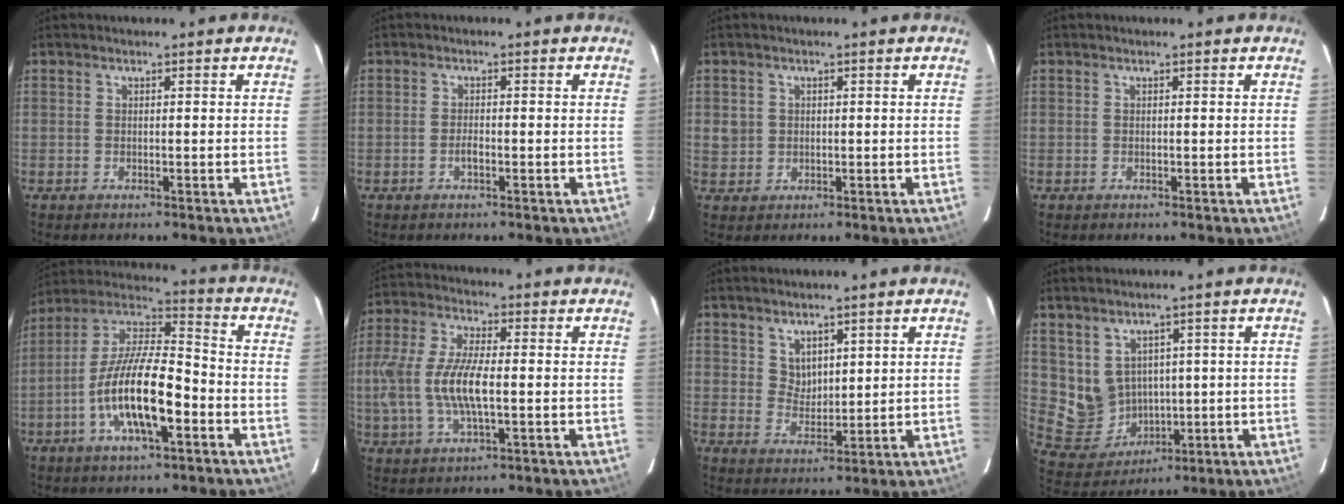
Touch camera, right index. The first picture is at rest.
{"total": 0.9, "force": [-0.5, 0.4, 0.6], "torque": [-0.014, 0.003, -0.010]}
{"total": 3.0, "force": [0.3, 2.9, 0.7], "torque": [-0.012, 0.006, 0.007]}
{"total": 0.0}
{"total": 16.2, "force": [-5.9, 4.9, 14.2], "torque": [-0.275, -0.003, -0.114]}
{"total": 12.0, "force": [-1.3, 4.3, 11.1], "torque": [-0.236, 0.001, -0.027]}
{"total": 4.2, "force": [3.0, 2.6, 1.3], "torque": [-0.015, 0.003, 0.062]}
{"total": 8.1, "force": [2.2, 7.3, 2.7], "torque": [-0.068, 0.004, 0.074]}